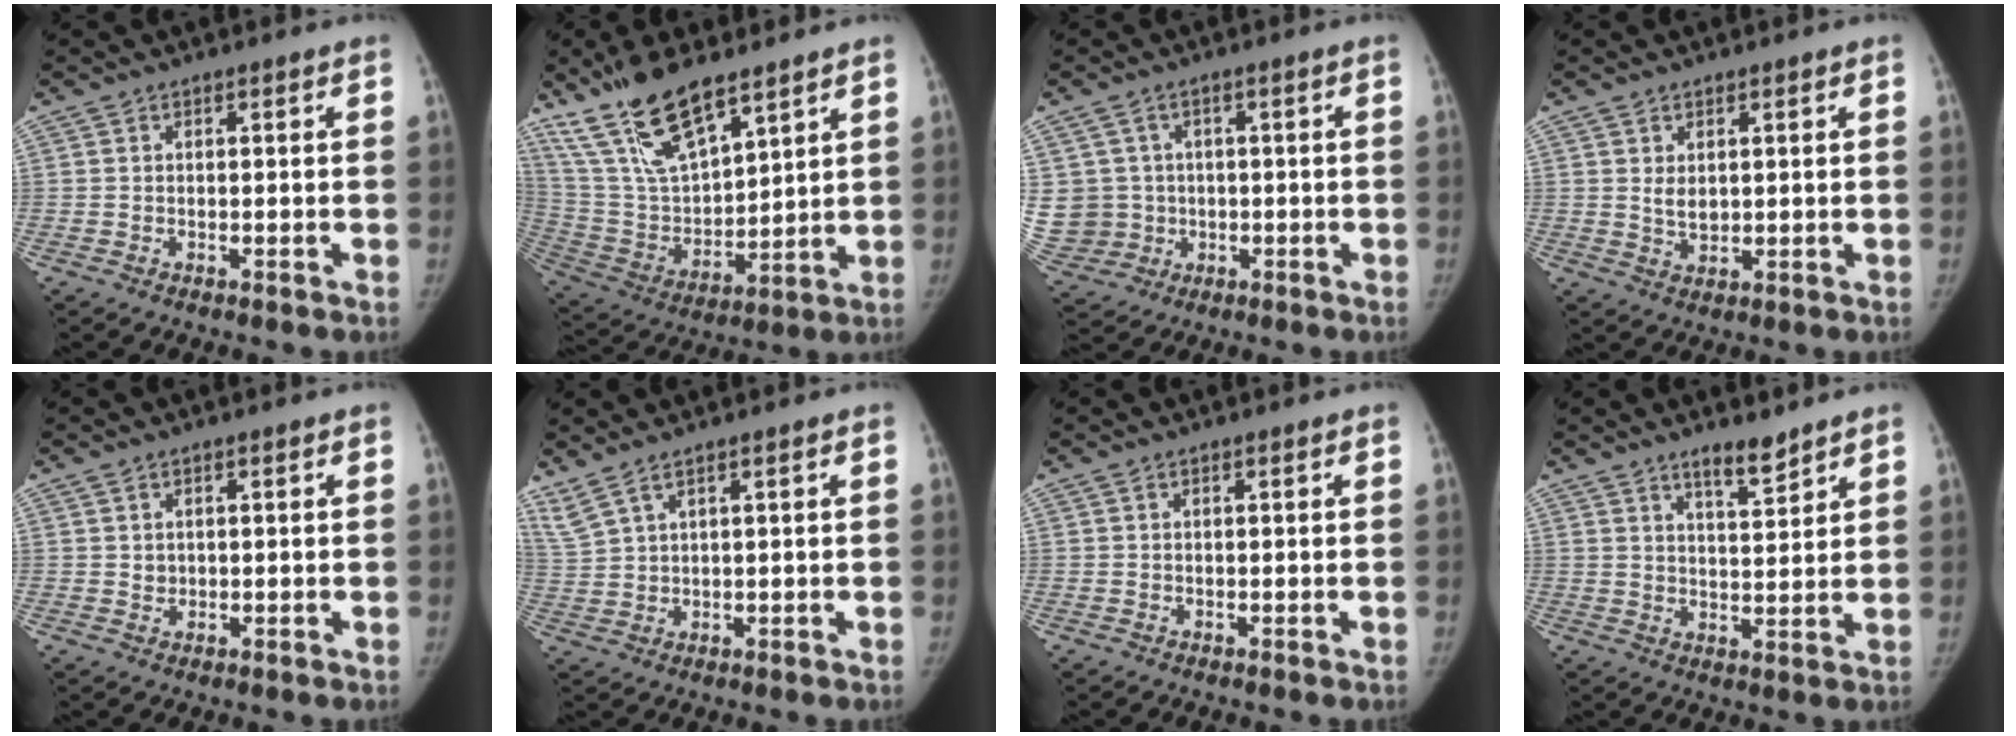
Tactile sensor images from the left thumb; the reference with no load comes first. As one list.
[{"total": 17.4, "force": [12.3, 5.9, 10.7], "torque": [-0.177, -0.052, 0.248]}, {"total": 8.8, "force": [0.1, 8.6, 2.0], "torque": [-0.036, 0.017, 0.019]}, {"total": 3.1, "force": [0.9, 2.0, 2.1], "torque": [-0.027, -0.011, 0.023]}, {"total": 1.3, "force": [0.4, 1.2, 0.4], "torque": [-0.002, -0.002, 0.007]}, {"total": 4.4, "force": [3.5, 0.7, 2.6], "torque": [-0.067, -0.006, 0.083]}, {"total": 0.0}, {"total": 5.2, "force": [4.2, 1.2, 2.8], "torque": [-0.029, -0.036, 0.068]}]